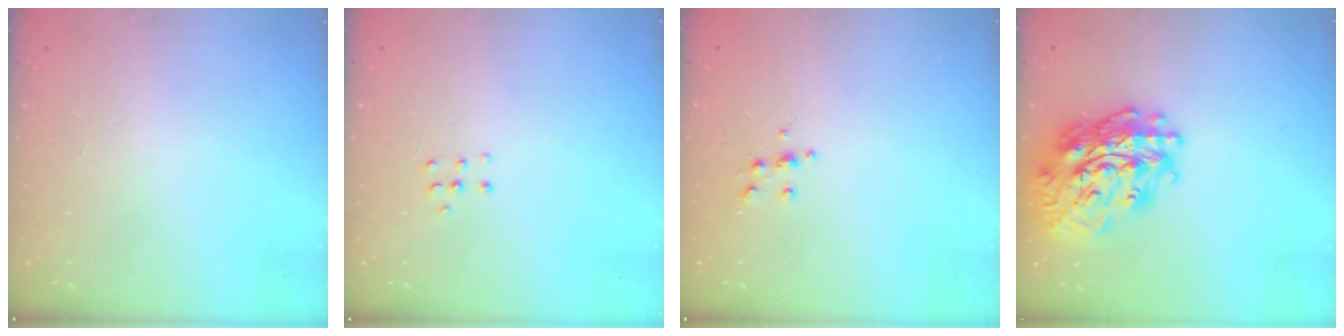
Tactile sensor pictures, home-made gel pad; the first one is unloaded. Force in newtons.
{"total": 3.8, "press": 3.8, "slide": 0.4}
{"total": 5.2, "press": 5.0, "slide": 1.1}
{"total": 23.0, "press": 22.8, "slide": 2.4}